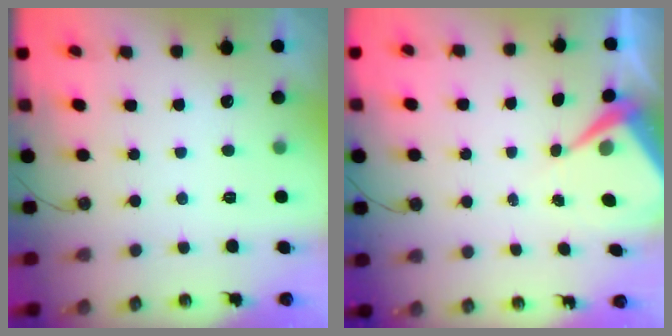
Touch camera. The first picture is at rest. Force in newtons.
{"total": 5.6, "press": 5.6, "slide": 0.5}